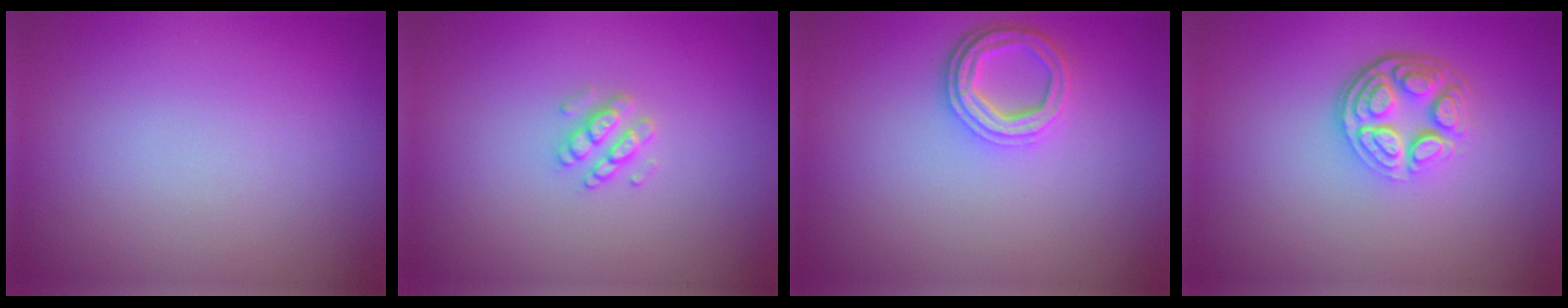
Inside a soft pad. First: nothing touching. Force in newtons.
{"total": 1.9, "press": 1.9, "slide": 0.3}
{"total": 3.6, "press": 2.8, "slide": 2.3}
{"total": 4.8, "press": 3.5, "slide": 3.3}